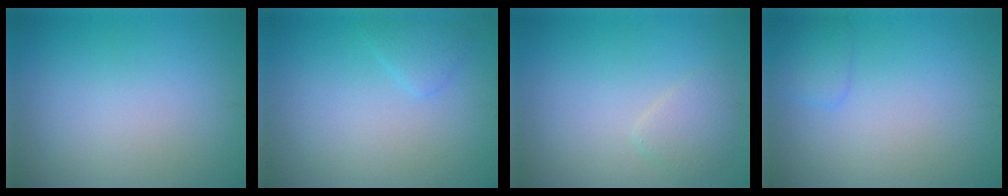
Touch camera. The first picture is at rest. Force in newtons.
{"total": 1.3, "press": 1.3, "slide": 0.1}
{"total": 1.7, "press": 1.7, "slide": 0.2}
{"total": 1.3, "press": 1.3, "slide": 0.1}